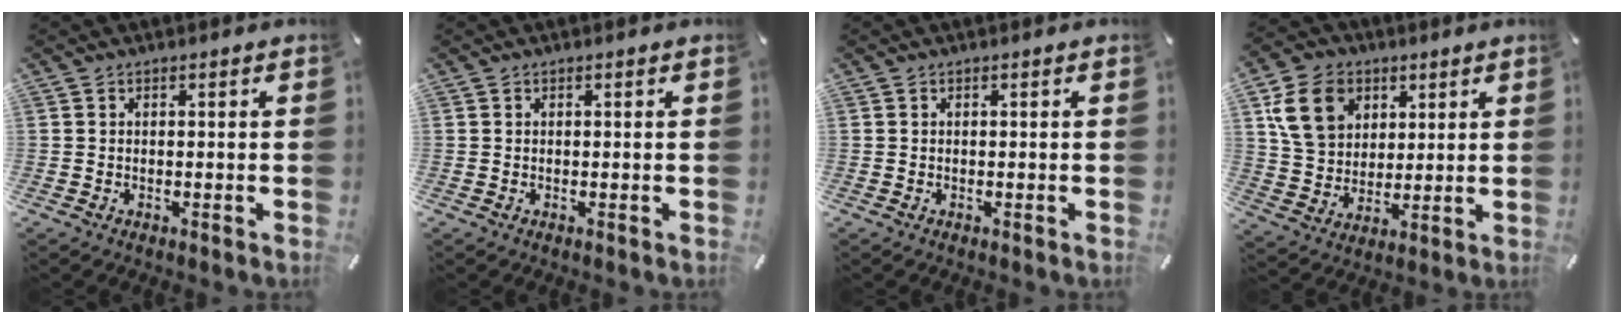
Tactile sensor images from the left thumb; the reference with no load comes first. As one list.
[{"total": 0.0}, {"total": 0.0}, {"total": 12.1, "force": [4.9, 9.7, 5.3], "torque": [-0.107, -0.002, 0.096]}]